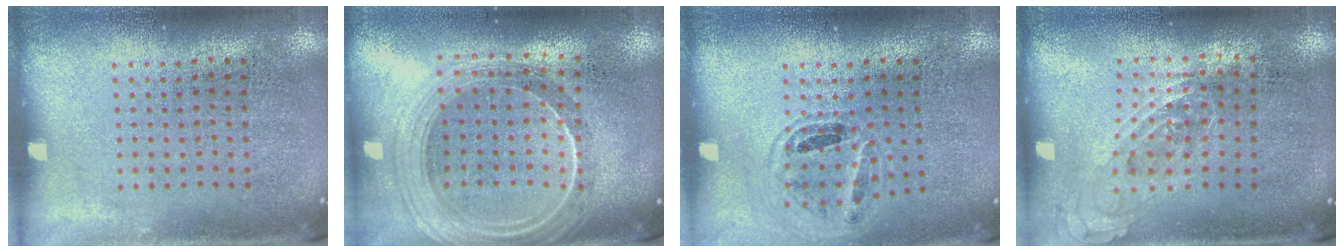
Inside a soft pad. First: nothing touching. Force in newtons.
{"total": 2.4, "press": 2.0, "slide": 1.3}
{"total": 1.0, "press": 1.0, "slide": 0.1}
{"total": 0.8, "press": 0.7, "slide": 0.4}